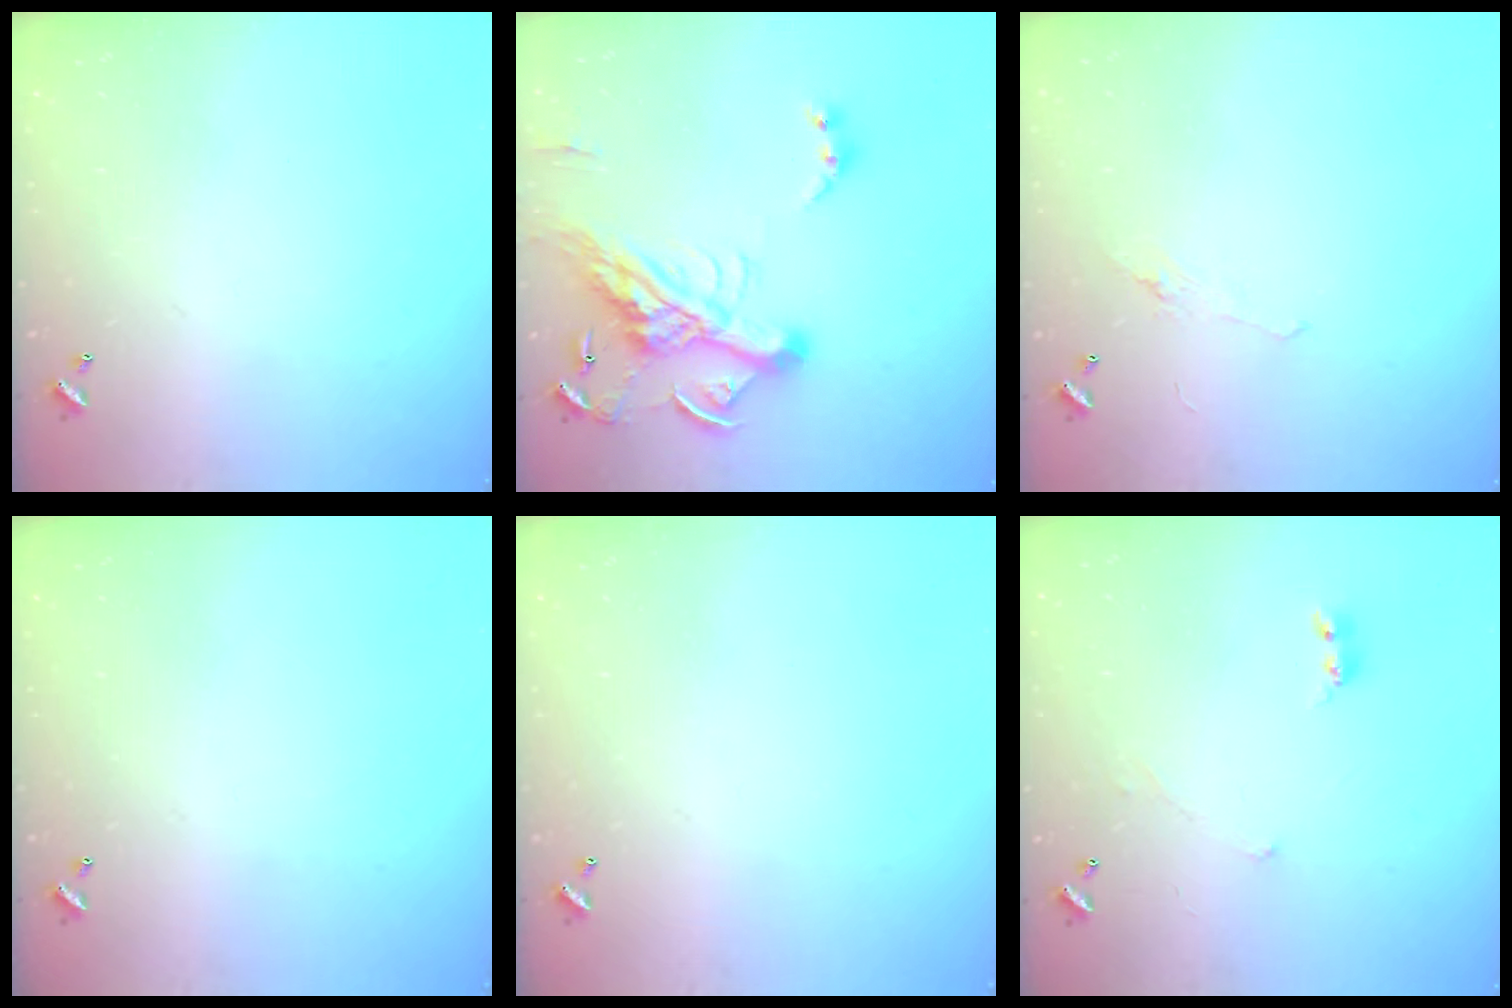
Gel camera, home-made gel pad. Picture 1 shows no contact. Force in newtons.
{"total": 18.2, "press": 18.0, "slide": 2.7}
{"total": 2.2, "press": 2.1, "slide": 0.8}
{"total": 0.0}
{"total": 0.0}
{"total": 0.0}